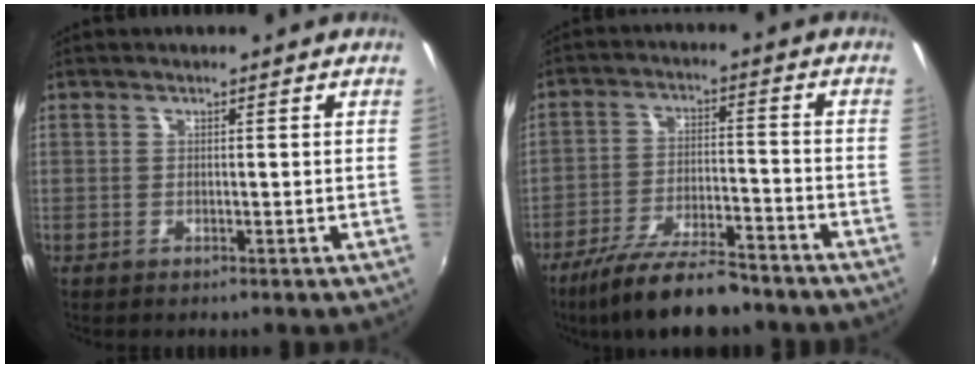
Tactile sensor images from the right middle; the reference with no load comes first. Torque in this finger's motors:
{"motor_torque": [1.15, -0.99, 0.60, 0.20]}